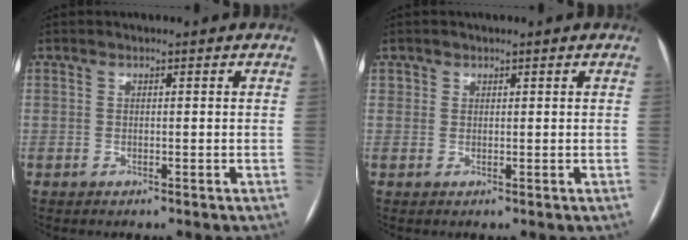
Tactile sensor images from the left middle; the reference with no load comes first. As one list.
[{"total": 0.8, "force": [0.4, 0.7, 0.0], "torque": [0.010, 0.000, 0.002]}]